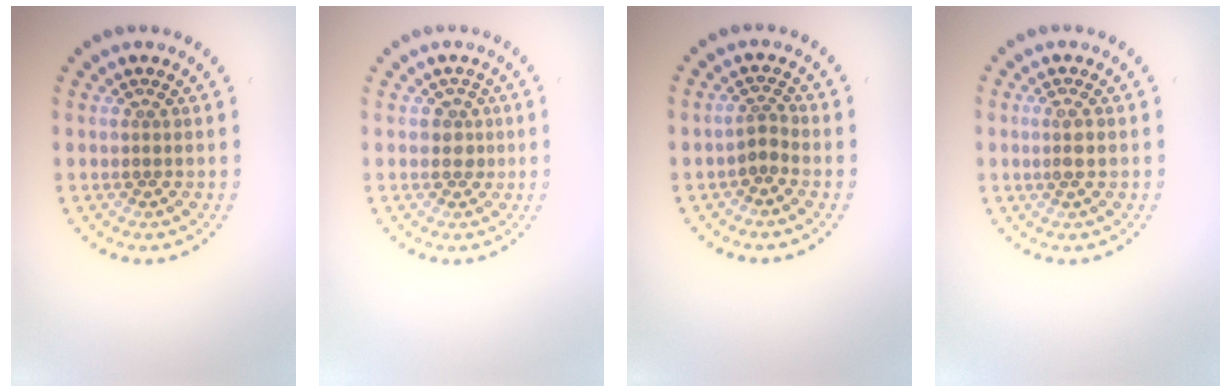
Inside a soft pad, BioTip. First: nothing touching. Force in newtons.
{"total": 1.5, "press": 1.4, "slide": 0.6}
{"total": 1.6, "press": 1.1, "slide": 1.1}
{"total": 1.6, "press": 1.4, "slide": 0.8}